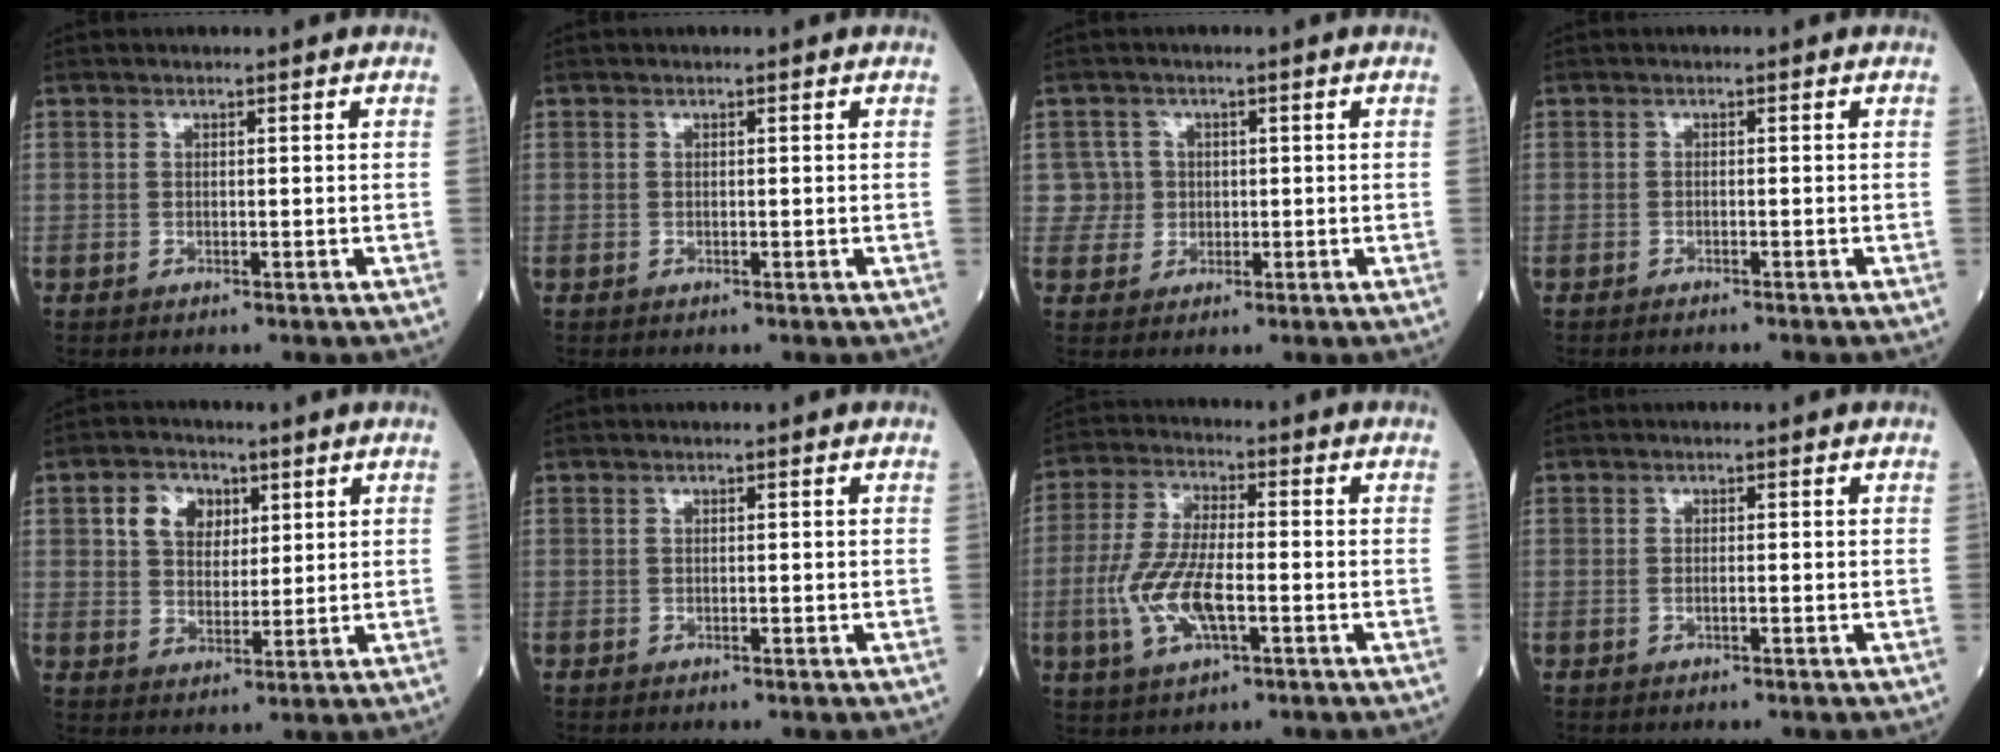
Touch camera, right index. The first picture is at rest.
{"total": 0.0}
{"total": 3.3, "force": [0.4, 3.2, -0.4], "torque": [0.021, 0.008, 0.007]}
{"total": 2.5, "force": [-2.2, -0.1, 1.1], "torque": [-0.016, -0.001, -0.025]}
{"total": 6.4, "force": [2.6, 4.6, 3.5], "torque": [-0.067, 0.019, 0.053]}
{"total": 0.0}
{"total": 10.3, "force": [-2.6, 3.1, 9.5], "torque": [-0.210, -0.003, -0.046]}
{"total": 0.6, "force": [-0.2, 0.0, 0.6], "torque": [-0.015, 0.001, -0.001]}